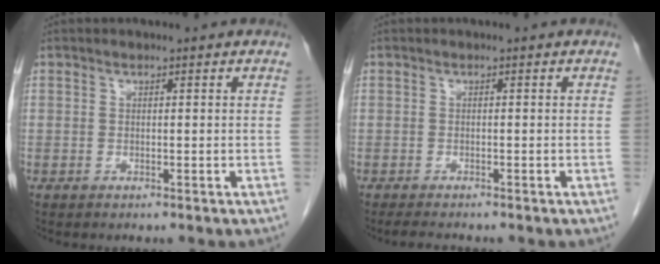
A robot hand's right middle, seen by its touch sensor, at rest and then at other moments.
{"total": 2.5, "force": [-2.2, 0.2, 1.1], "torque": [-0.023, -0.009, -0.032]}